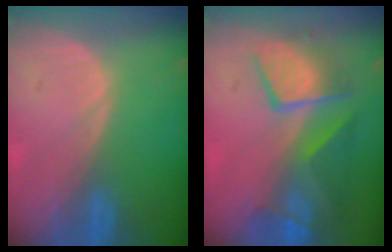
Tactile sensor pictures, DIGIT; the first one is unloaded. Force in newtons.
{"total": 10.1, "press": 8.7, "slide": 5.0}